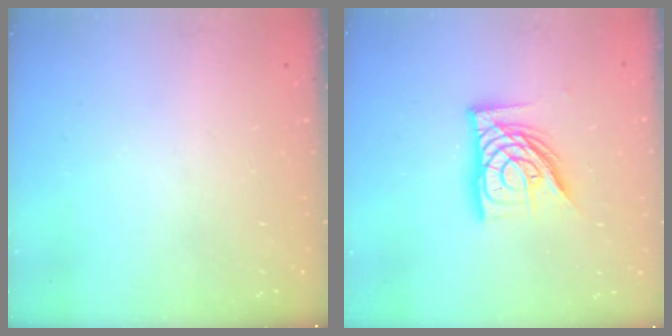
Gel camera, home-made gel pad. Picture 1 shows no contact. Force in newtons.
{"total": 14.0, "press": 14.0, "slide": 1.1}